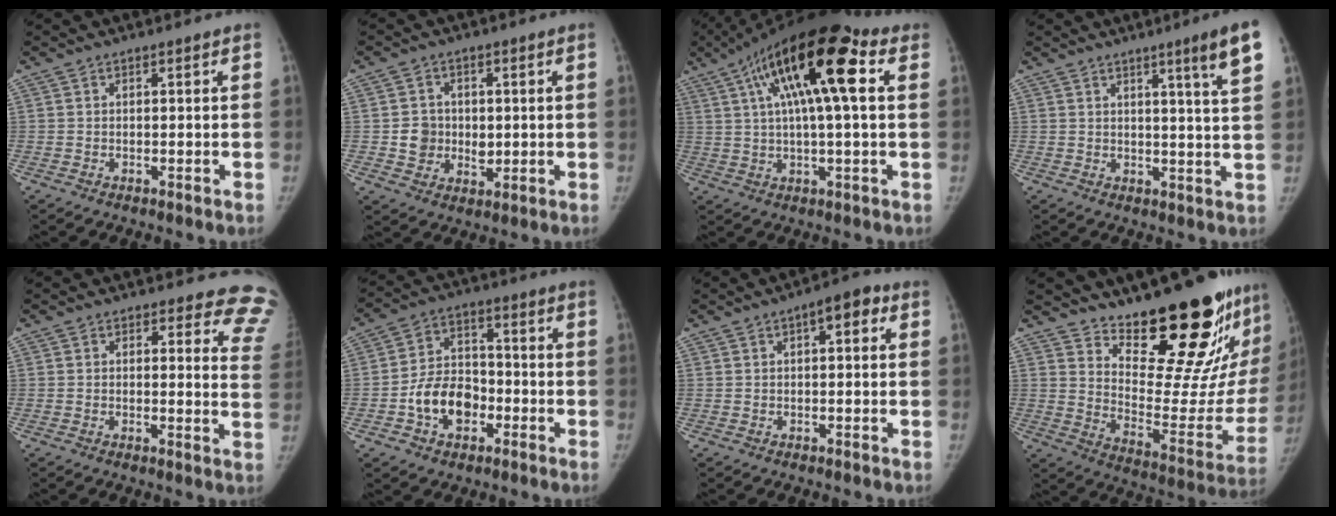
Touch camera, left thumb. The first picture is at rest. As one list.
[{"total": 6.5, "force": [0.2, 6.0, 2.5], "torque": [-0.007, 0.001, 0.008]}, {"total": 19.4, "force": [5.8, 5.6, 17.7], "torque": [-0.304, 0.022, 0.087]}, {"total": 8.5, "force": [4.7, -0.3, 7.1], "torque": [-0.095, -0.029, 0.060]}, {"total": 11.1, "force": [10.1, 4.2, 1.6], "torque": [0.045, -0.080, 0.066]}, {"total": 11.1, "force": [-3.9, 8.2, 6.5], "torque": [-0.079, 0.033, -0.069]}, {"total": 4.7, "force": [1.4, 2.1, 4.0], "torque": [-0.040, 0.010, 0.011]}, {"total": 24.2, "force": [18.0, 6.8, 14.6], "torque": [-0.172, -0.141, 0.265]}]